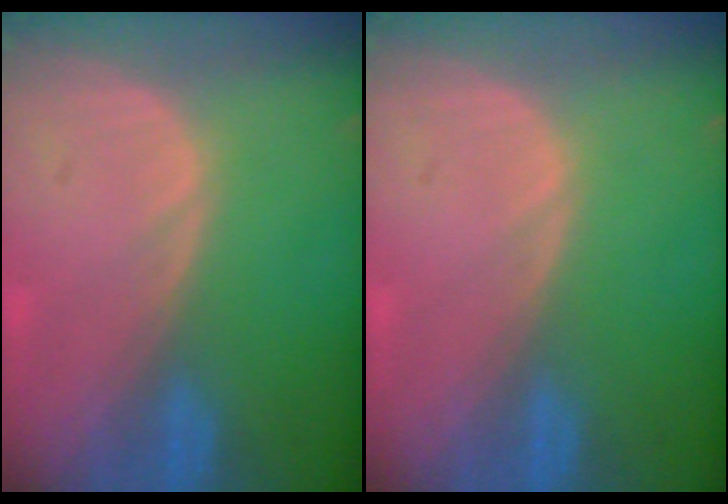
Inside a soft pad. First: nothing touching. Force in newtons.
{"total": 0.0}